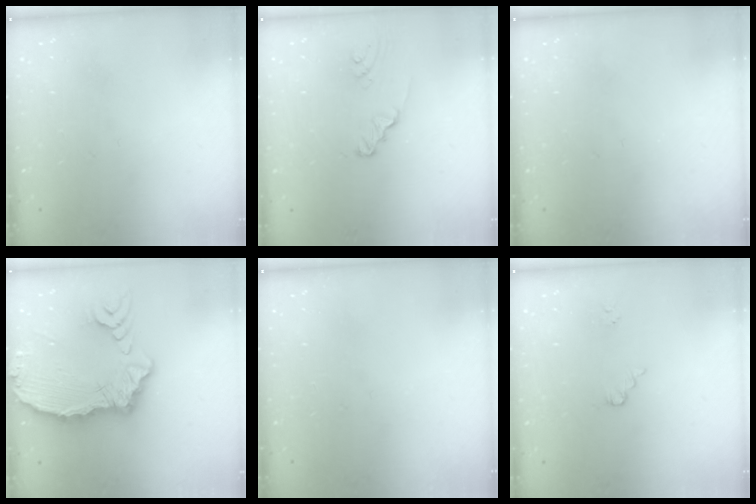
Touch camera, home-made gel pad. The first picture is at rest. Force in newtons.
{"total": 2.5, "press": 2.5, "slide": 0.3}
{"total": 0.0}
{"total": 15.0, "press": 14.9, "slide": 2.0}
{"total": 0.0}
{"total": 1.7, "press": 1.7, "slide": 0.3}